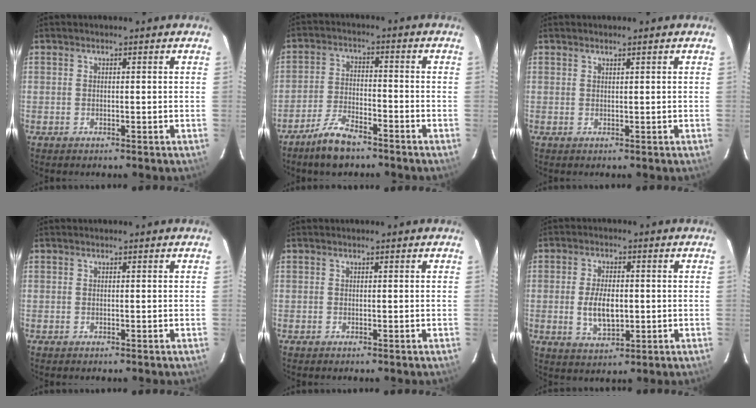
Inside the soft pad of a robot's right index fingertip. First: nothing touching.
{"total": 7.5, "force": [-5.9, 2.4, 3.9], "torque": [-0.094, 0.000, -0.111]}
{"total": 0.7, "force": [0.6, -0.2, 0.3], "torque": [-0.010, -0.005, 0.008]}
{"total": 0.0}
{"total": 0.0}
{"total": 7.1, "force": [-0.5, 3.5, 6.2], "torque": [-0.120, -0.004, -0.005]}